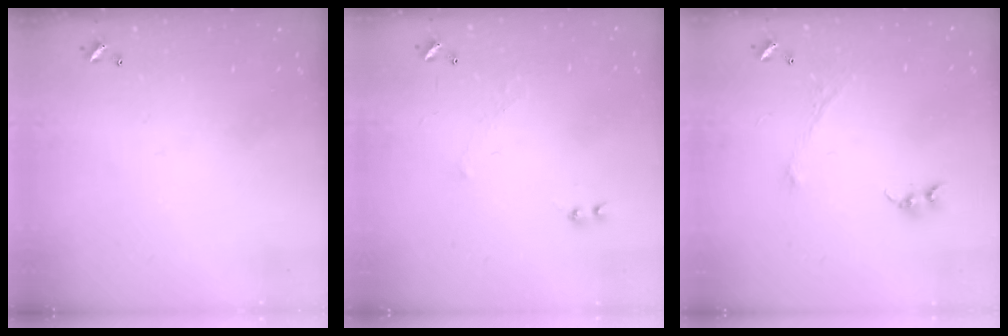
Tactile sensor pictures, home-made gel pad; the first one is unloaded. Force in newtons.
{"total": 0.9, "press": 0.3, "slide": 0.8}
{"total": 1.1, "press": 1.0, "slide": 0.6}